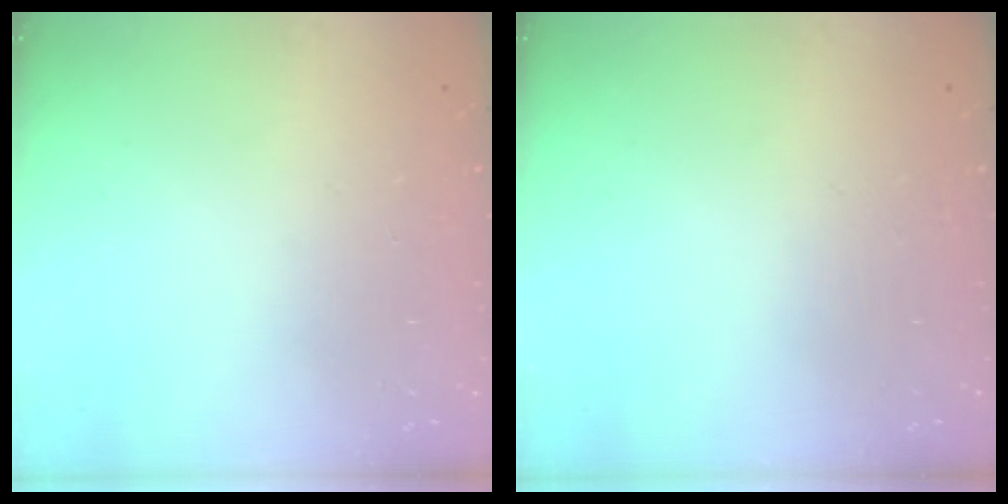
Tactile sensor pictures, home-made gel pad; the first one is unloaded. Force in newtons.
{"total": 0.0}